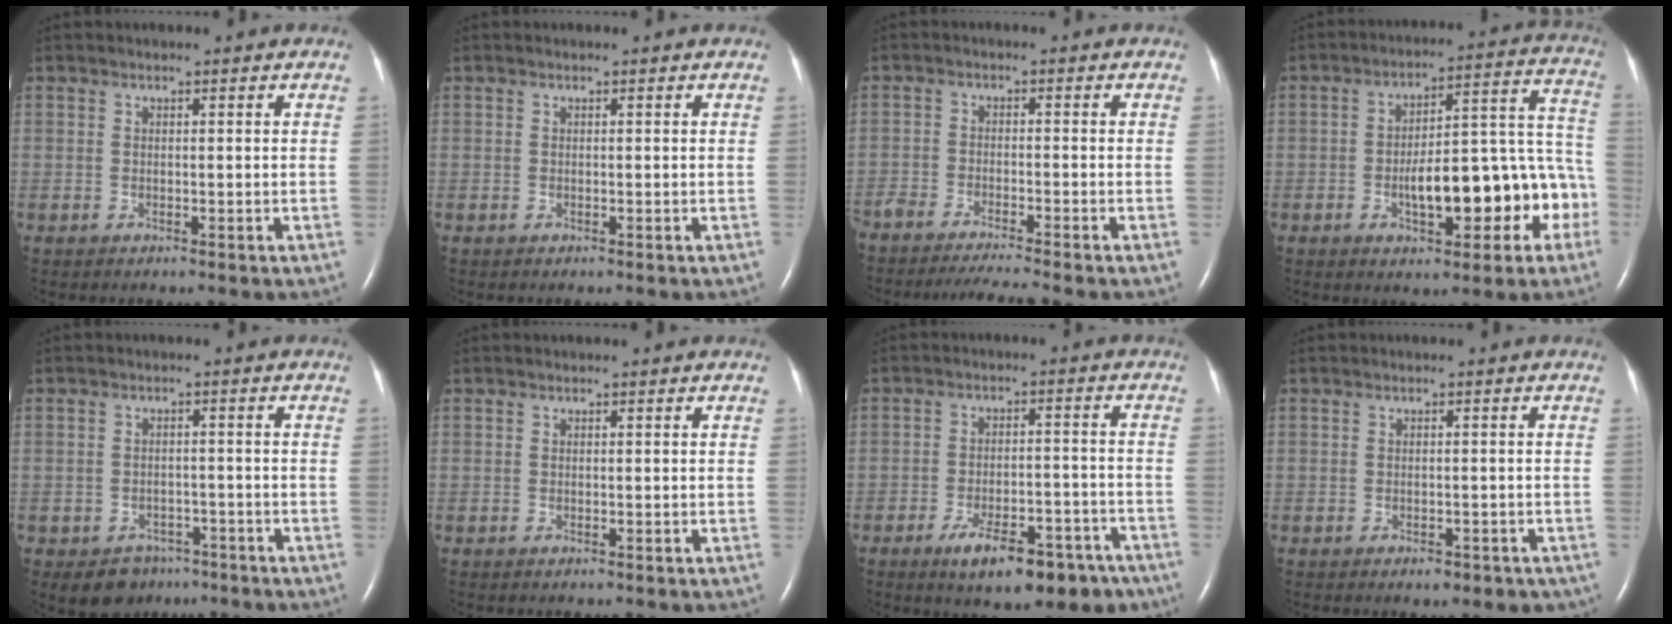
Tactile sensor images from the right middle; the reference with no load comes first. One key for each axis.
{"total": 0.0}
{"total": 8.6, "fx": -7.7, "fy": -0.7, "fz": 3.6, "tx": -0.045, "ty": -0.022, "tz": -0.126}
{"total": 14.9, "fx": -5.2, "fy": 4.8, "fz": 13.2, "tx": -0.175, "ty": 0.047, "tz": -0.065}
{"total": 4.8, "fx": -3.2, "fy": 3.4, "fz": 0.9, "tx": -0.013, "ty": 0.009, "tz": -0.041}
{"total": 0.0}
{"total": 12.4, "fx": -8.4, "fy": 4.8, "fz": 7.7, "tx": -0.101, "ty": 0.010, "tz": -0.120}
{"total": 2.9, "fx": -1.9, "fy": 1.5, "fz": 1.6, "tx": -0.018, "ty": -0.001, "tz": -0.015}